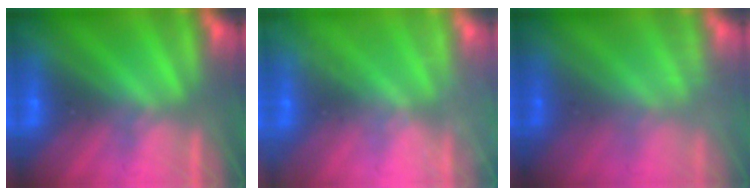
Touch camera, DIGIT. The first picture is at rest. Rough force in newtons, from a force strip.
{"total": 2.3}
{"total": 2.4}